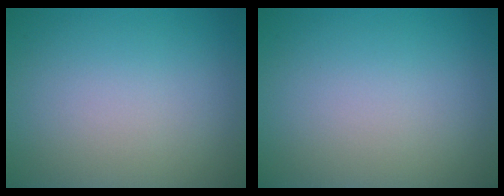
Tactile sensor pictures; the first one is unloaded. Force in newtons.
{"total": 0.0}